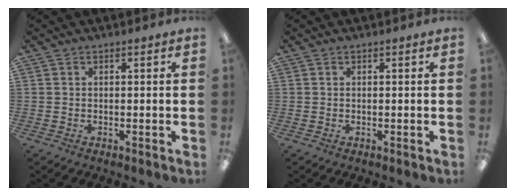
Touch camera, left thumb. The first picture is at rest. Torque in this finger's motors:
{"motor_torque": [-0.18, 0.01, -0.27, 0.14, 0.00]}